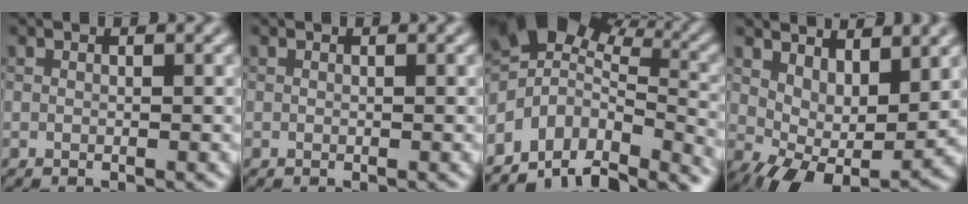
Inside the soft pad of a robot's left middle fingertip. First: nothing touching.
{"total": 0.0}
{"total": 10.6, "force": [-5.9, 5.9, 6.5], "torque": [-0.109, 0.020, -0.101]}
{"total": 6.9, "force": [1.7, 3.7, 5.5], "torque": [-0.072, -0.016, 0.047]}